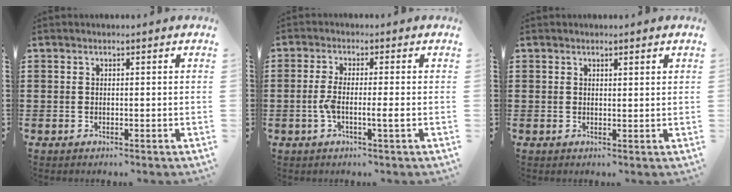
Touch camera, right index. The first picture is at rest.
{"total": 4.2, "force": [-1.1, 0.5, 4.0], "torque": [-0.092, -0.010, -0.029]}
{"total": 0.8, "force": [0.7, 0.2, 0.3], "torque": [-0.007, 0.001, 0.013]}